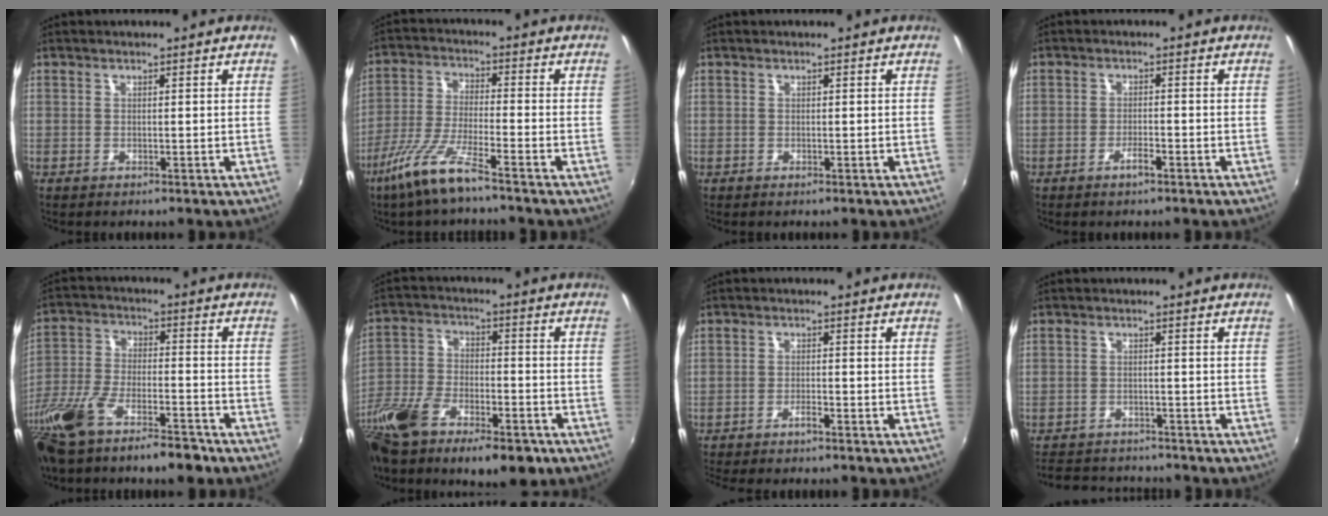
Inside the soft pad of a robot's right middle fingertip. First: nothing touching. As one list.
[{"total": 8.4, "force": [-5.5, 0.4, 6.3], "torque": [-0.132, -0.009, -0.112]}, {"total": 0.0}, {"total": 1.5, "force": [-0.8, 0.1, 1.3], "torque": [-0.027, 0.001, -0.017]}, {"total": 17.3, "force": [-13.0, 4.6, 10.5], "torque": [-0.227, -0.039, -0.233]}, {"total": 19.9, "force": [-13.2, 7.5, 12.8], "torque": [-0.272, -0.057, -0.229]}, {"total": 1.8, "force": [-1.5, -0.1, 1.0], "torque": [-0.028, -0.001, -0.032]}, {"total": 8.6, "force": [-7.9, 2.5, 2.2], "torque": [-0.065, 0.001, -0.120]}]